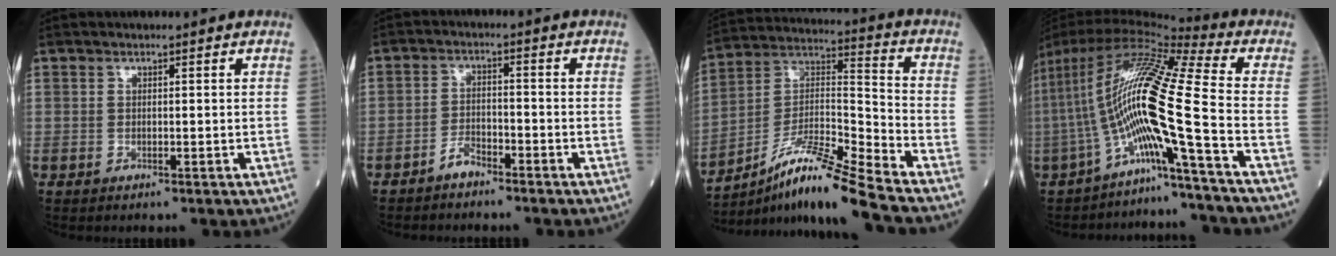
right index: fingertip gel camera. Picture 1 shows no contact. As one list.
[{"total": 2.8, "force": [-2.4, 0.8, 1.1], "torque": [-0.018, 0.002, -0.046]}, {"total": 14.8, "force": [-12.1, -1.6, 8.4], "torque": [-0.154, 0.011, -0.216]}, {"total": 17.8, "force": [-5.9, -1.8, 16.7], "torque": [-0.328, 0.026, -0.115]}]